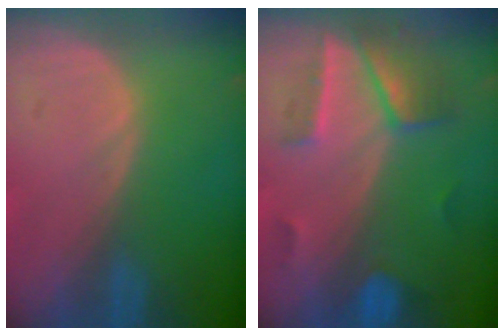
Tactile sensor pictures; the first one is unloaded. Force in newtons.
{"total": 6.9, "press": 6.4, "slide": 2.6}